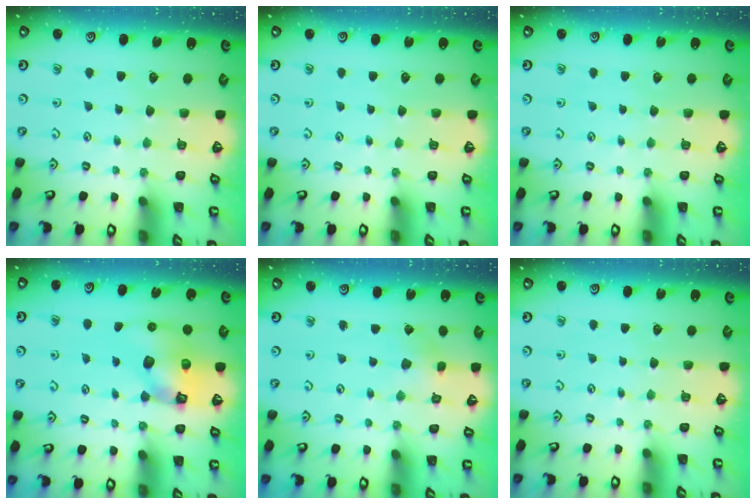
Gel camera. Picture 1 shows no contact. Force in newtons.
{"total": 0.0}
{"total": 0.0}
{"total": 9.3, "press": 9.2, "slide": 1.4}
{"total": 1.8, "press": 1.8, "slide": 0.2}
{"total": 0.0}